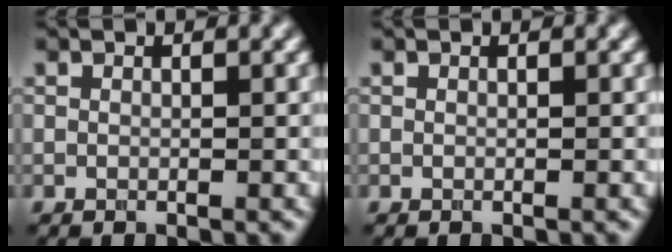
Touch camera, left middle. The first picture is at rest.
{"total": 0.0}